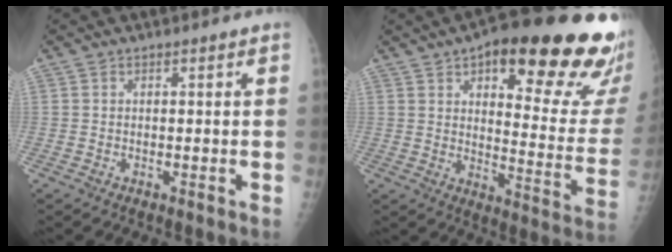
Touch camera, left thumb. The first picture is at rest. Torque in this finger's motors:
{"motor_torque": [0.50, 0.72, 1.15, -1.61, 0.26]}